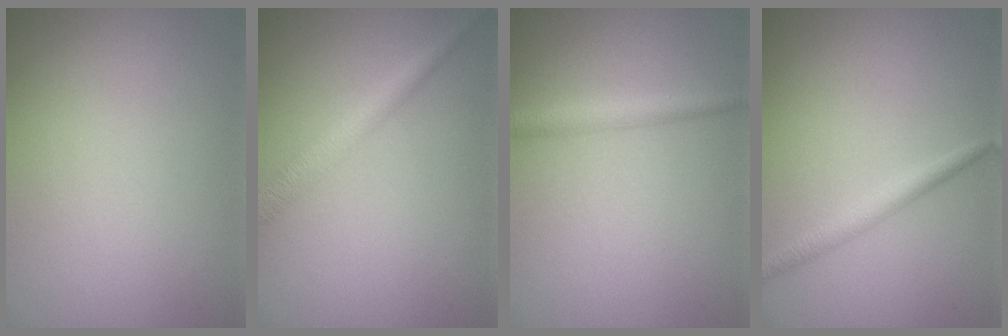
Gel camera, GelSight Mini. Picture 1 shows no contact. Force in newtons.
{"total": 2.9, "press": 2.9, "slide": 0.1}
{"total": 1.9, "press": 1.8, "slide": 0.1}
{"total": 2.0, "press": 2.0, "slide": 0.1}